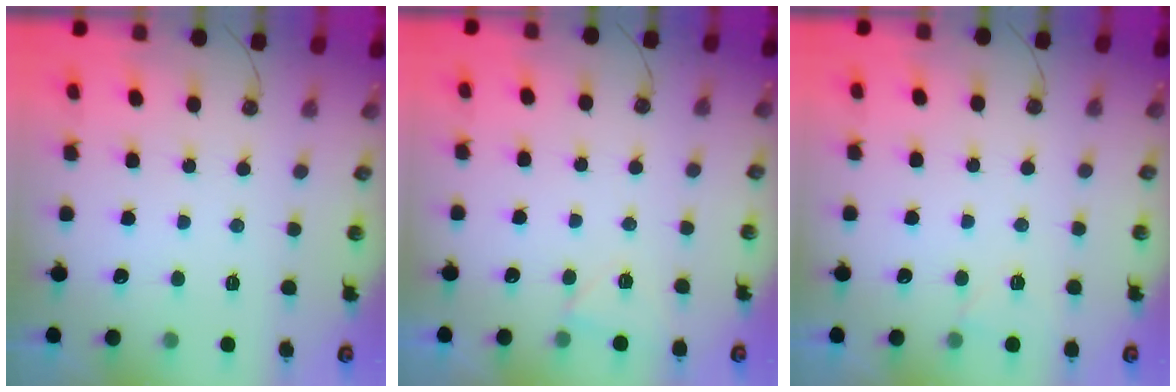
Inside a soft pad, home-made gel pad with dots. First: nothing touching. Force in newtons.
{"total": 4.0, "press": 3.3, "slide": 2.3}
{"total": 4.0, "press": 3.3, "slide": 2.3}